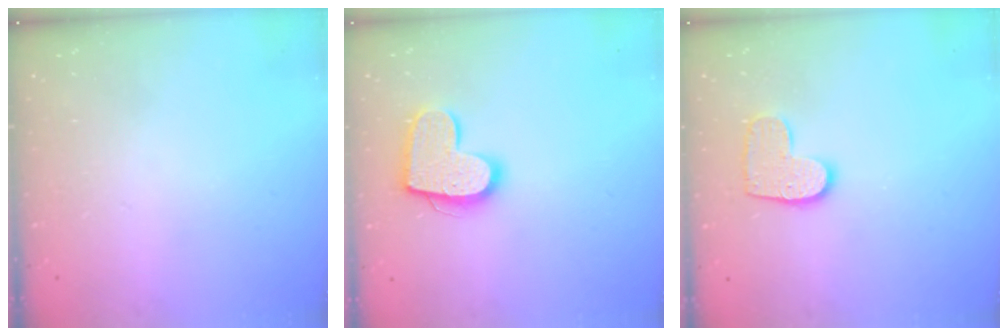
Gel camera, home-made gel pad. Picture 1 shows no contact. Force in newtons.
{"total": 13.9, "press": 13.9, "slide": 0.9}
{"total": 9.8, "press": 9.8, "slide": 0.3}